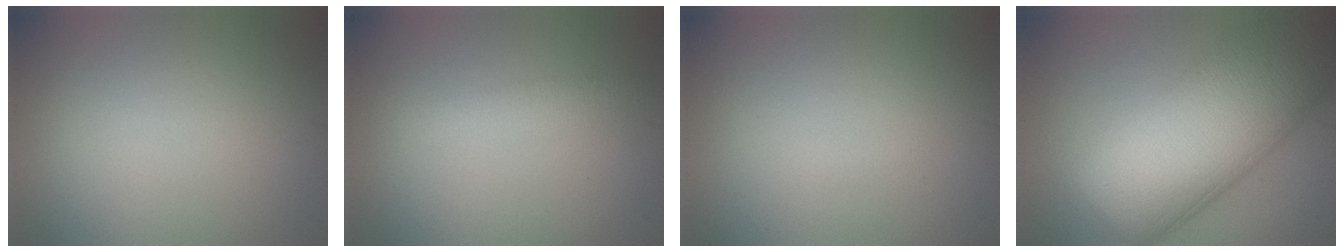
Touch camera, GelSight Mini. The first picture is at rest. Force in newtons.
{"total": 2.1, "press": 2.1, "slide": 0.1}
{"total": 0.0}
{"total": 15.0, "press": 14.9, "slide": 0.6}